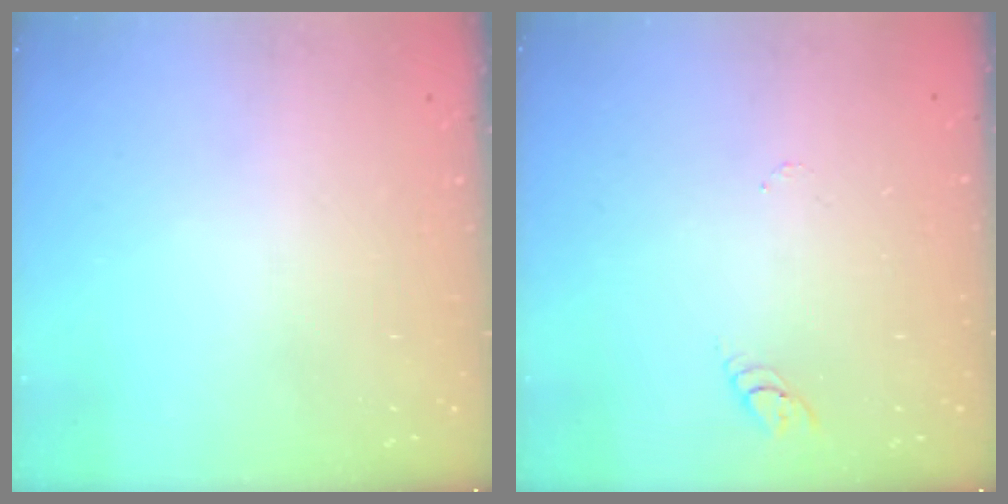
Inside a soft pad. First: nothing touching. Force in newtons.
{"total": 2.9, "press": 2.9, "slide": 0.3}